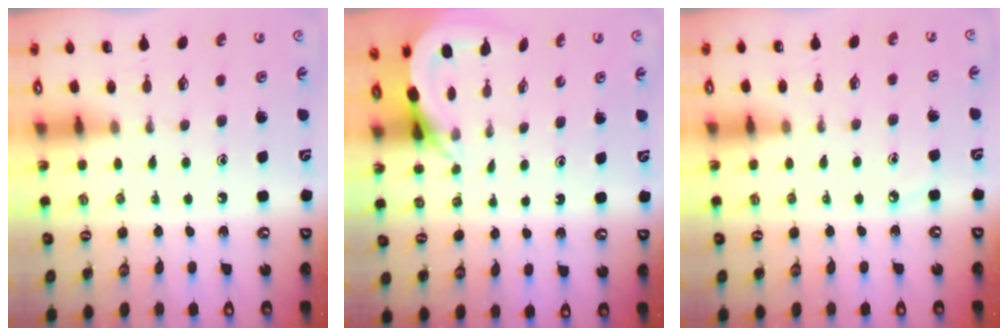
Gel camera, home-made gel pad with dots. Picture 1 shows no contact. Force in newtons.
{"total": 5.4, "press": 5.4, "slide": 0.4}
{"total": 2.4, "press": 2.4, "slide": 0.3}